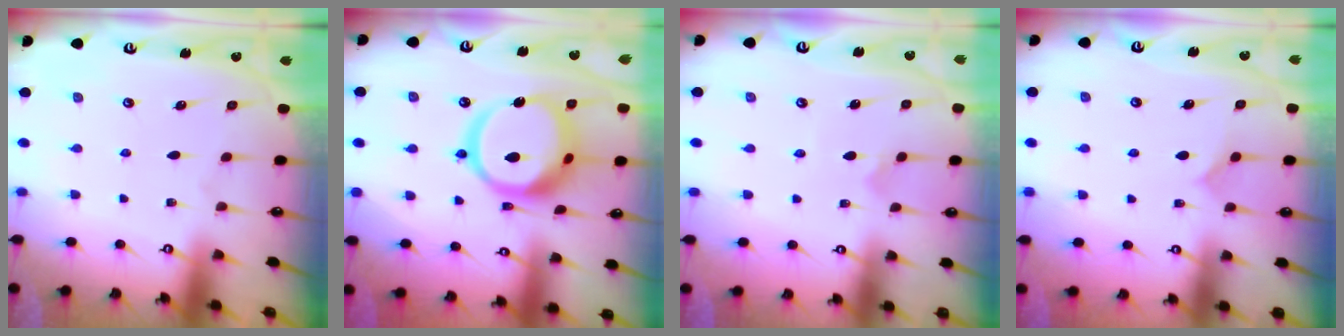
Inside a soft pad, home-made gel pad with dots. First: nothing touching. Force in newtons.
{"total": 18.0, "press": 17.9, "slide": 2.1}
{"total": 3.3, "press": 3.3, "slide": 0.3}
{"total": 5.1, "press": 5.1, "slide": 0.5}